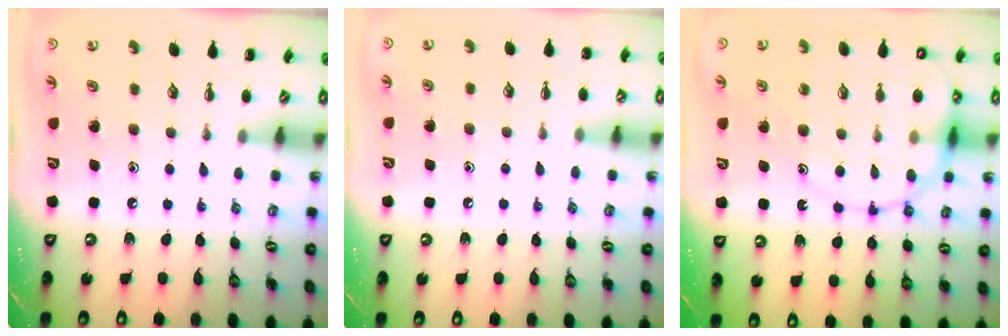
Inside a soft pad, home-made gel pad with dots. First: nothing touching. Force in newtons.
{"total": 6.6, "press": 6.2, "slide": 2.2}
{"total": 15.3, "press": 15.0, "slide": 3.0}